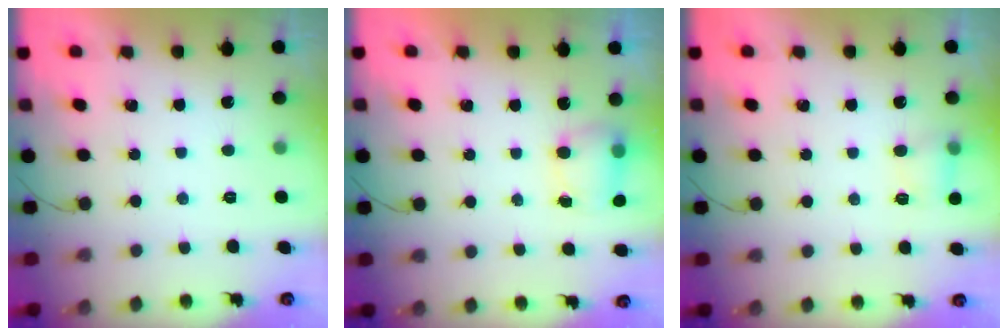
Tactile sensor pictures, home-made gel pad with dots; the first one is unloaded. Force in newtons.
{"total": 5.8, "press": 5.8, "slide": 0.6}
{"total": 5.0, "press": 4.8, "slide": 1.4}